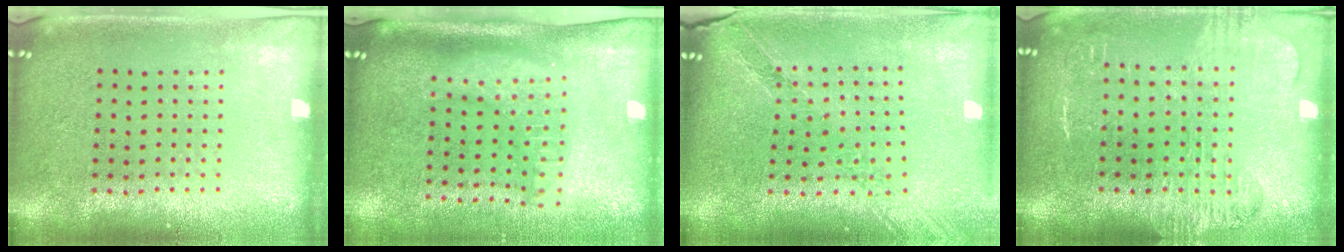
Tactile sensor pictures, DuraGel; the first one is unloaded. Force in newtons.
{"total": 1.9, "press": 1.5, "slide": 1.2}
{"total": 1.1, "press": 1.1, "slide": 0.1}
{"total": 1.7, "press": 1.5, "slide": 0.8}